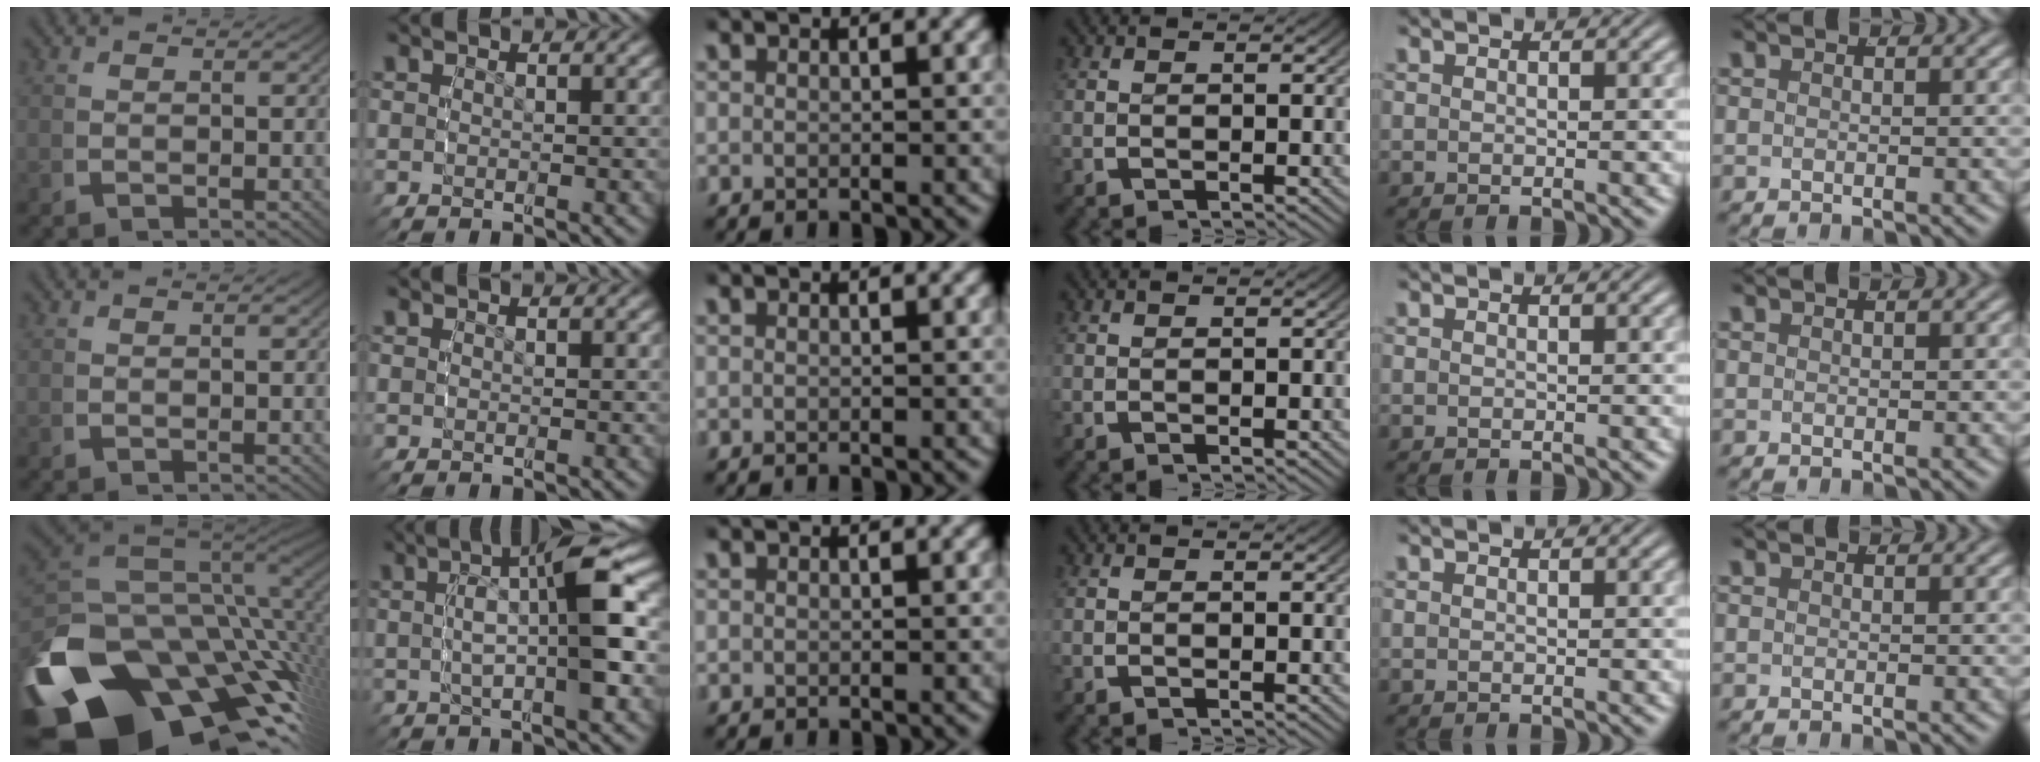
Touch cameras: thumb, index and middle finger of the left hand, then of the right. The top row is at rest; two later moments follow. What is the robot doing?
{"motion": "grasp_and_lifting", "object": "ethernet cable"}